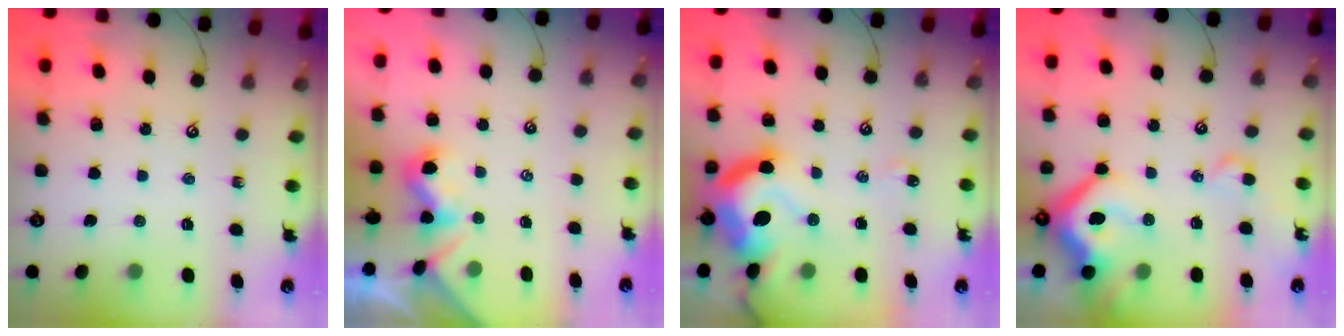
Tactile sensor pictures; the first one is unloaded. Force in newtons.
{"total": 0.7, "press": 0.6, "slide": 0.3}
{"total": 19.0, "press": 18.8, "slide": 2.3}
{"total": 16.4, "press": 16.2, "slide": 2.5}